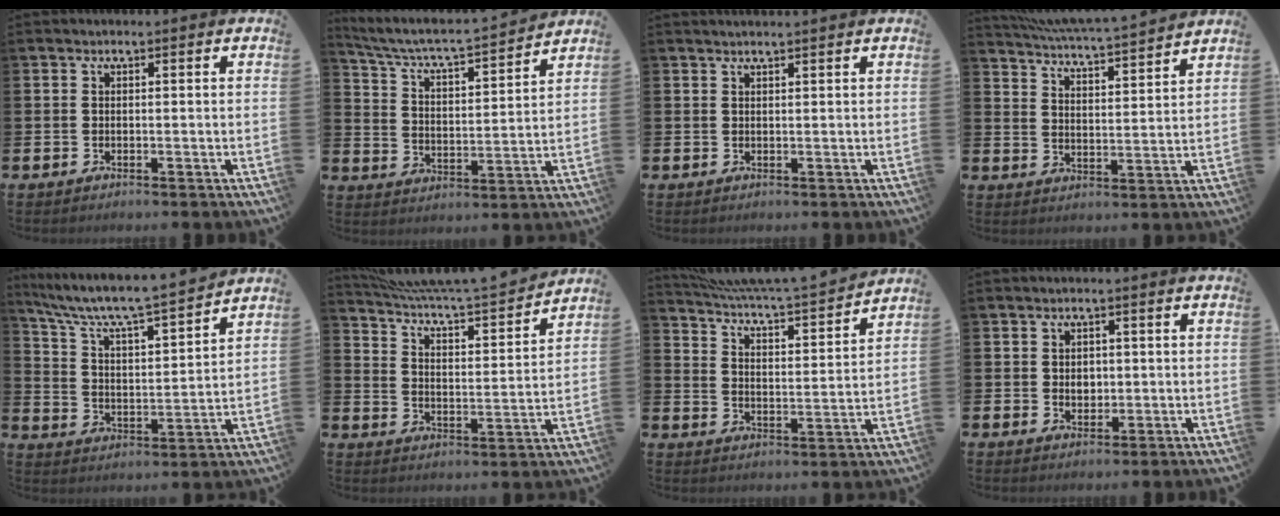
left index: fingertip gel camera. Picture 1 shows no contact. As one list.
[{"total": 5.8, "force": [5.4, 0.7, 2.0], "torque": [-0.069, -0.048, 0.085]}, {"total": 0.9, "force": [0.9, -0.1, 0.2], "torque": [0.000, -0.002, 0.017]}, {"total": 5.9, "force": [5.8, -0.3, 0.9], "torque": [-0.046, -0.049, 0.100]}, {"total": 7.6, "force": [7.0, 0.6, 2.9], "torque": [-0.089, -0.053, 0.113]}, {"total": 7.3, "force": [7.2, 0.0, 1.6], "torque": [-0.065, -0.063, 0.121]}, {"total": 6.5, "force": [6.3, -0.1, 1.3], "torque": [-0.057, -0.059, 0.105]}, {"total": 1.9, "force": [0.5, 1.6, 1.0], "torque": [-0.004, 0.002, 0.004]}]